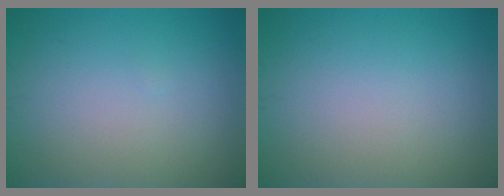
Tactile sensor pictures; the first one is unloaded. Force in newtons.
{"total": 0.0}